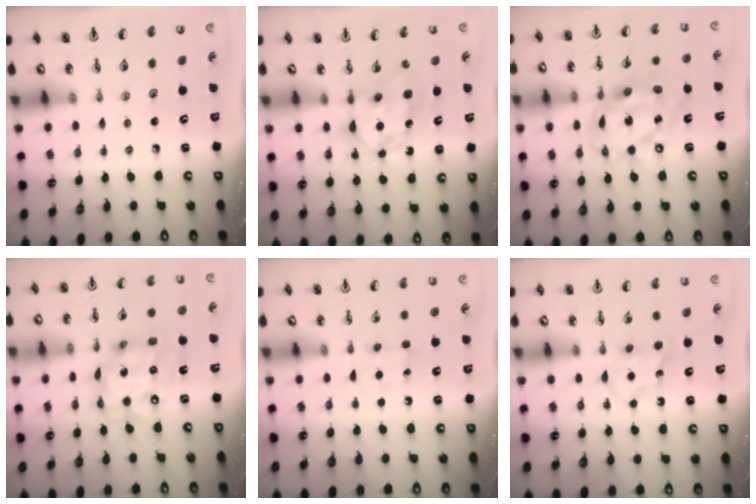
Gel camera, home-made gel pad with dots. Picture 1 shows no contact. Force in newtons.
{"total": 6.8, "press": 6.8, "slide": 0.4}
{"total": 17.5, "press": 17.4, "slide": 1.4}
{"total": 13.6, "press": 13.5, "slide": 1.7}
{"total": 5.0, "press": 4.9, "slide": 0.7}
{"total": 5.3, "press": 5.2, "slide": 0.6}